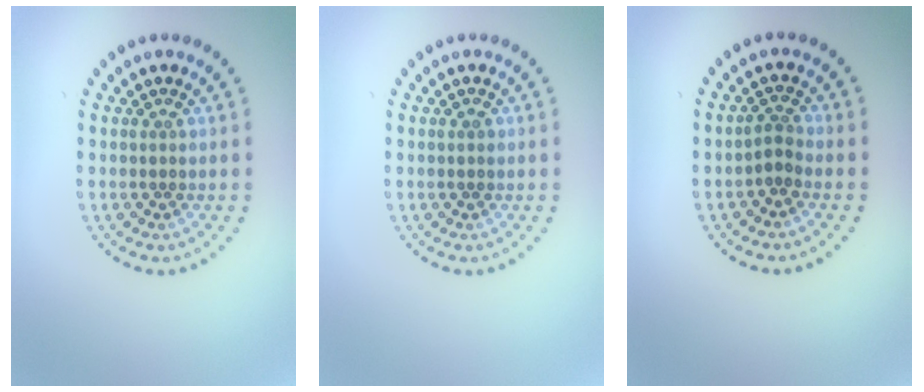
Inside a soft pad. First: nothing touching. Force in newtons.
{"total": 0.9, "press": 0.9, "slide": 0.1}
{"total": 1.6, "press": 1.1, "slide": 1.1}